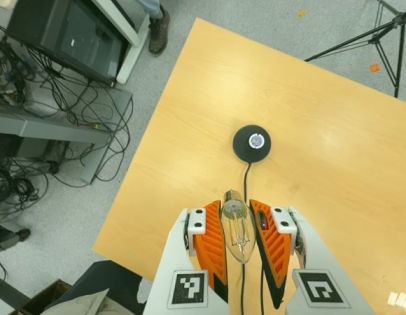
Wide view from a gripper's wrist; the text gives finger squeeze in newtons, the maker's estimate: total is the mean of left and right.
{"total": 20.8, "left": 22.3, "right": 19.3}